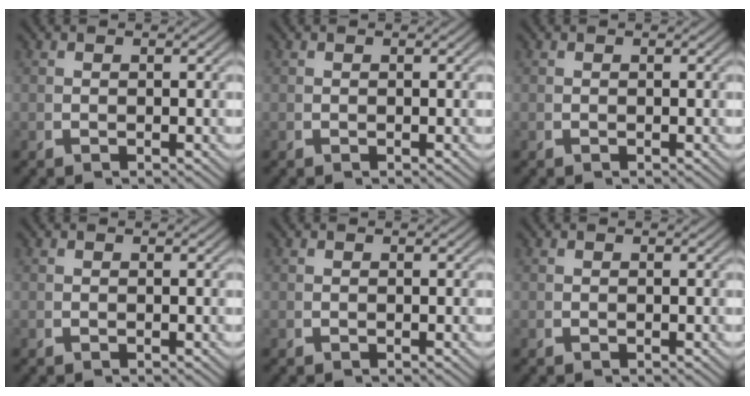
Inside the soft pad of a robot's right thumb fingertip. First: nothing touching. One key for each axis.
{"total": 0.0}
{"total": 0.0}
{"total": 0.0}
{"total": 0.0}
{"total": 0.0}